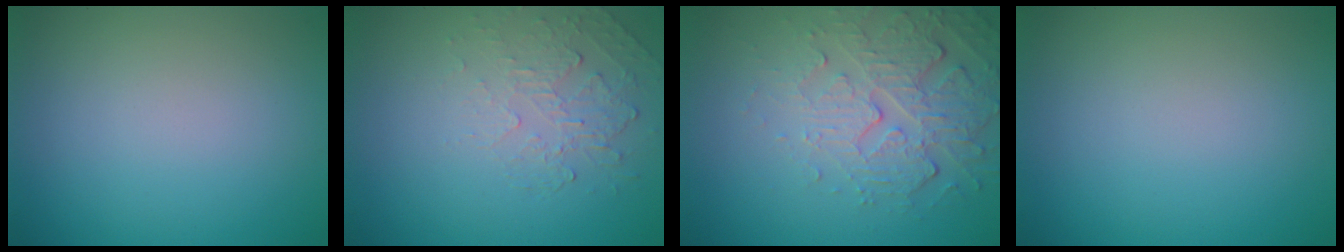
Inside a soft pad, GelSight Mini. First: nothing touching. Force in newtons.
{"total": 2.1, "press": 0.9, "slide": 1.9}
{"total": 5.4, "press": 3.6, "slide": 4.0}
{"total": 0.0}